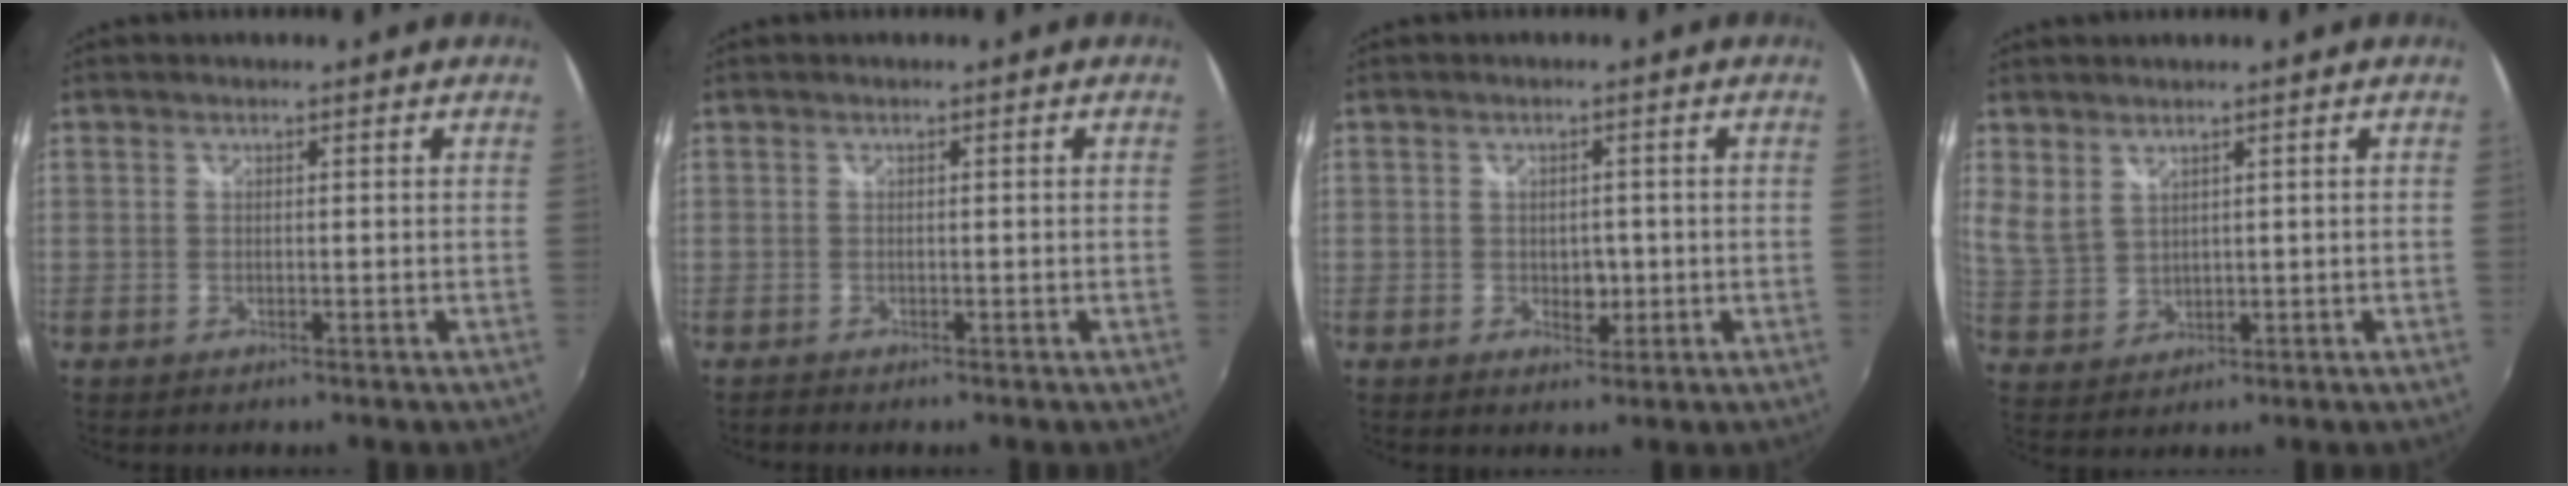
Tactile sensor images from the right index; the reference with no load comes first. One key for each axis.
{"total": 1.0, "fx": -0.8, "fy": 0.1, "fz": 0.5, "tx": -0.009, "ty": 0.000, "tz": -0.015}
{"total": 2.6, "fx": -0.3, "fy": 2.1, "fz": 1.6, "tx": -0.023, "ty": 0.003, "tz": 0.000}
{"total": 4.0, "fx": 2.7, "fy": 2.2, "fz": 1.9, "tx": -0.039, "ty": 0.003, "tz": 0.065}